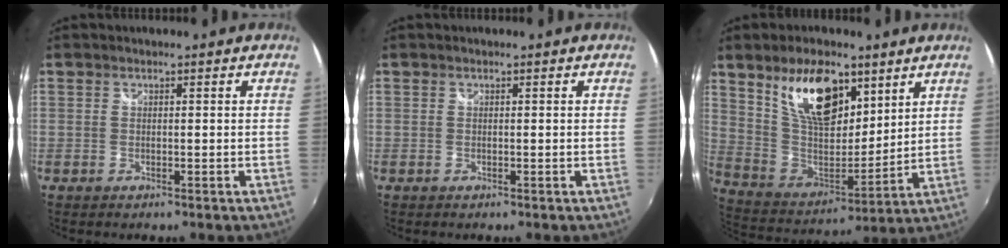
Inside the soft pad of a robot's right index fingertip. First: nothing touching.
{"total": 0.0}
{"total": 18.0, "force": [9.9, 8.8, 12.1], "torque": [-0.223, 0.004, 0.190]}